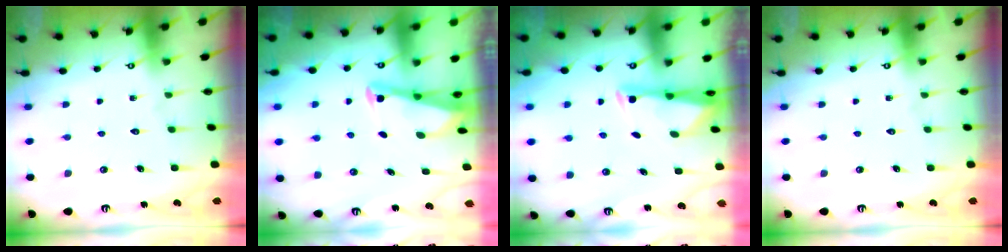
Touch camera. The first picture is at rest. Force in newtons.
{"total": 2.9, "press": 2.8, "slide": 0.3}
{"total": 2.6, "press": 2.5, "slide": 0.4}
{"total": 0.0}